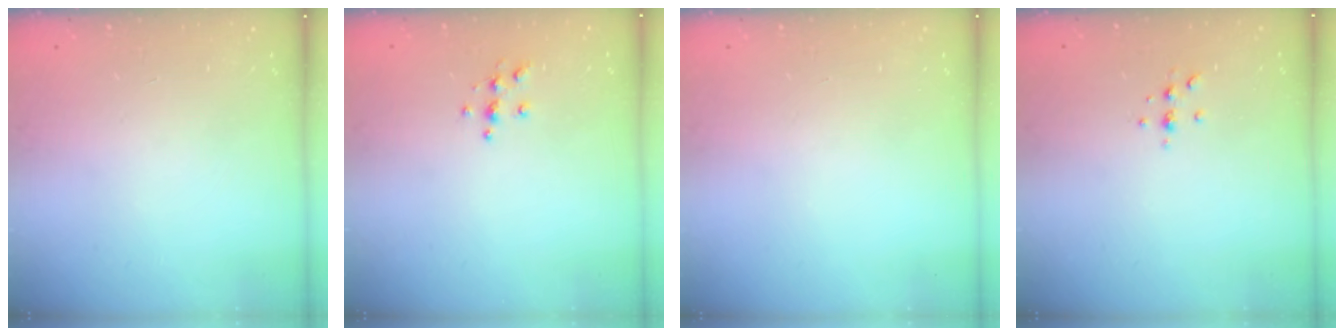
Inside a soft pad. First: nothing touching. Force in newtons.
{"total": 4.2, "press": 4.2, "slide": 0.3}
{"total": 0.0}
{"total": 3.7, "press": 3.3, "slide": 1.6}